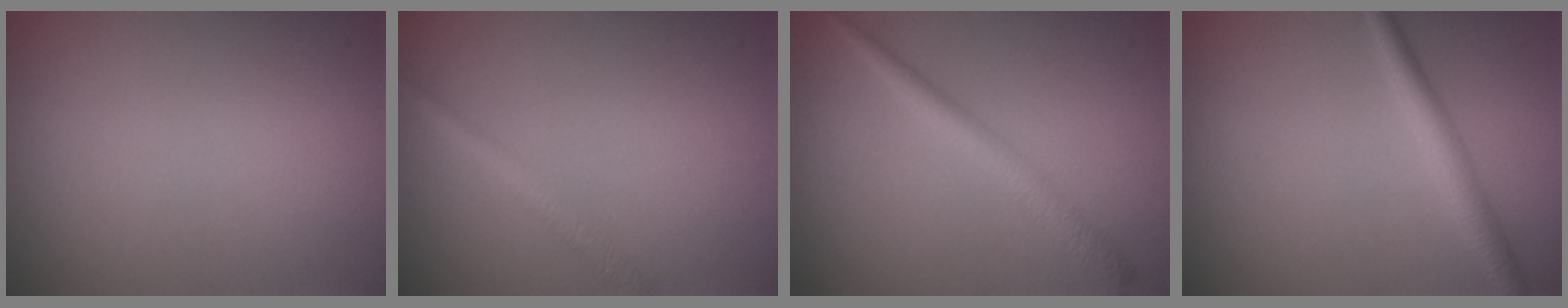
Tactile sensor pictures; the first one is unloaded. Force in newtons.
{"total": 1.8, "press": 1.8, "slide": 0.0}
{"total": 2.4, "press": 2.4, "slide": 0.1}
{"total": 2.4, "press": 2.4, "slide": 0.1}